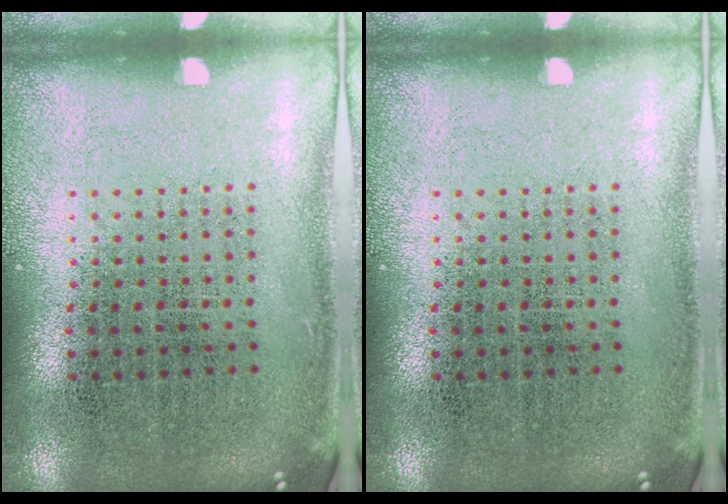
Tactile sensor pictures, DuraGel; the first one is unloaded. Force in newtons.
{"total": 0.0}